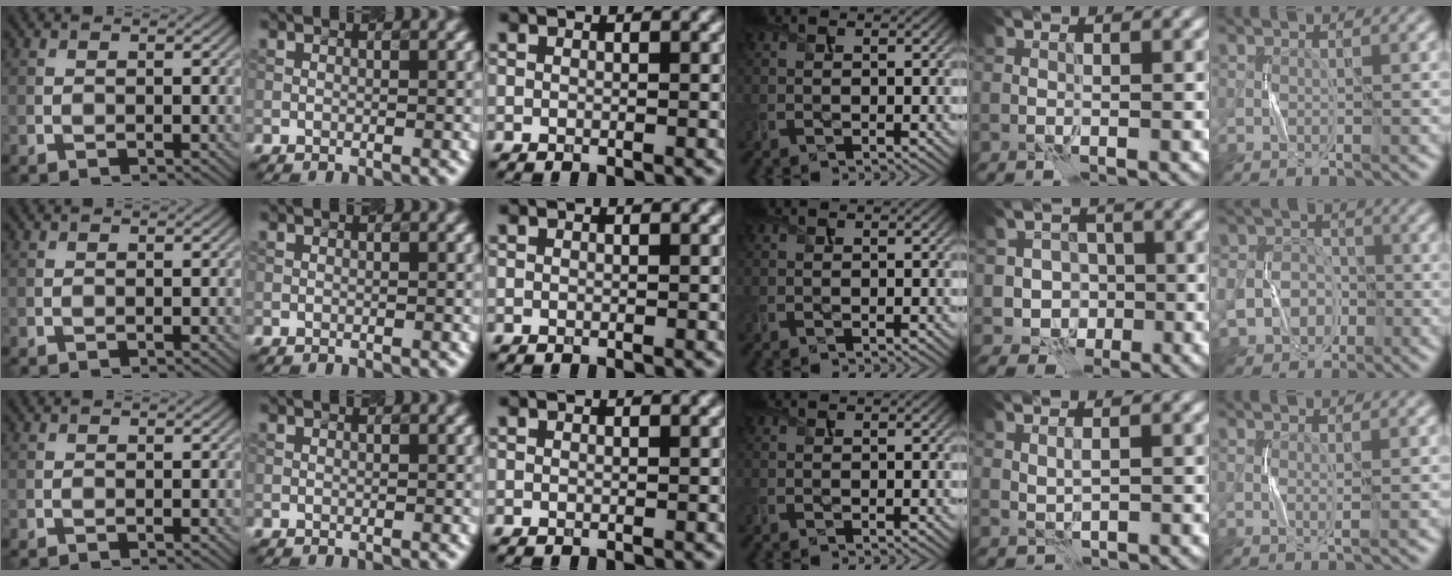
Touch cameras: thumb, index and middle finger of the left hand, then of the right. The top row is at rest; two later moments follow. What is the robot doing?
{"motion": "press", "object": "gel pad"}